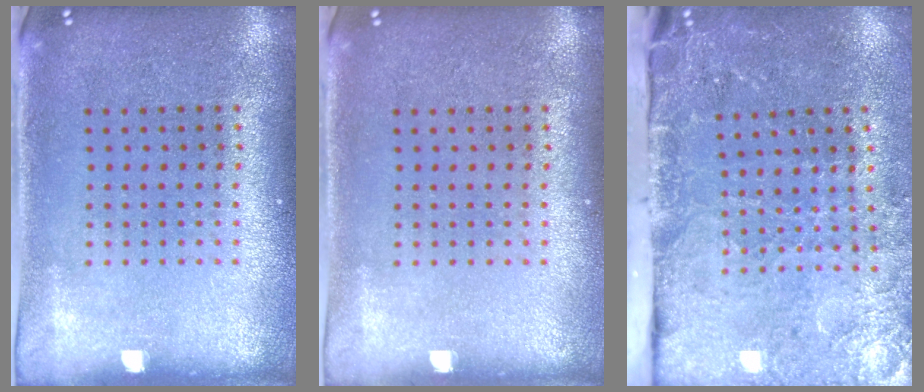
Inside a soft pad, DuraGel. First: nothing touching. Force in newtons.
{"total": 0.0}
{"total": 3.6, "press": 3.3, "slide": 1.3}